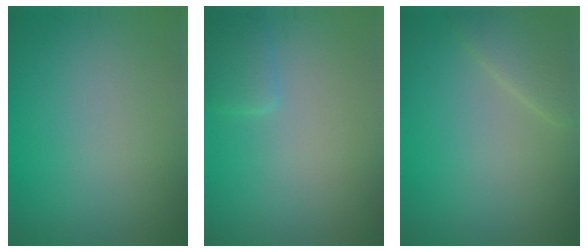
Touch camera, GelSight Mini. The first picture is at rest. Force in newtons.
{"total": 1.6, "press": 1.6, "slide": 0.1}
{"total": 2.5, "press": 2.5, "slide": 0.2}